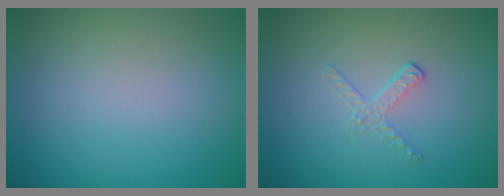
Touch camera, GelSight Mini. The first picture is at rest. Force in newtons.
{"total": 1.2, "press": 0.4, "slide": 1.2}